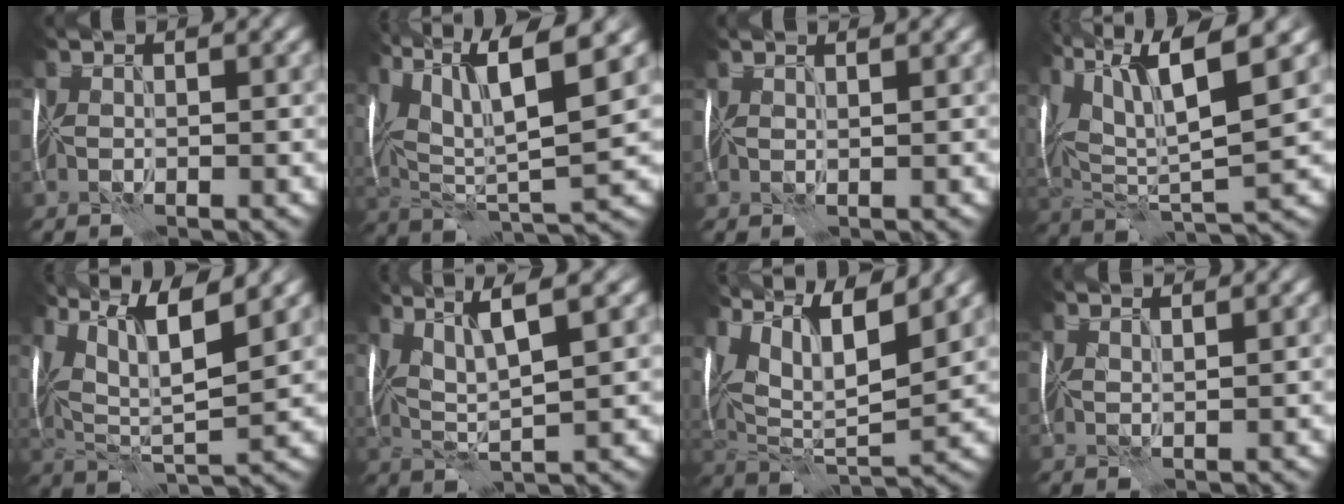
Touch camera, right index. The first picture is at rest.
{"total": 12.1, "force": [5.5, 3.2, 10.3], "torque": [-0.196, 0.011, 0.104]}
{"total": 0.9, "force": [0.8, -0.1, 0.5], "torque": [-0.001, -0.002, -0.002]}
{"total": 12.1, "force": [5.5, 3.1, 10.3], "torque": [-0.202, 0.010, 0.100]}
{"total": 10.5, "force": [5.6, 2.7, 8.4], "torque": [-0.160, 0.018, 0.088]}
{"total": 6.3, "force": [2.9, 0.8, 5.5], "torque": [-0.104, 0.007, 0.056]}
{"total": 13.5, "force": [7.2, 5.0, 10.3], "torque": [-0.190, 0.029, 0.117]}
{"total": 1.8, "force": [1.4, 0.3, 1.1], "torque": [-0.004, 0.006, 0.001]}